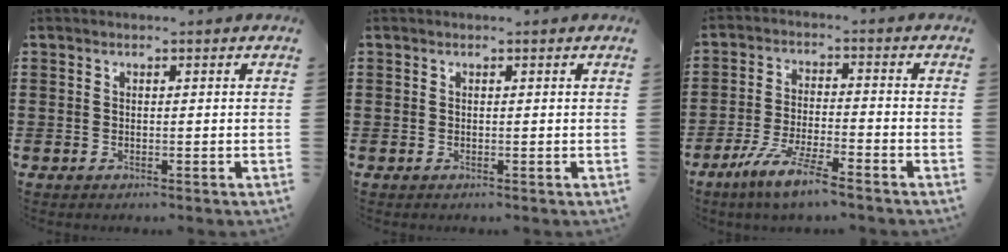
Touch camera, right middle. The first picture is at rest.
{"total": 0.0}
{"total": 6.7, "force": [-5.2, 0.4, 4.1], "torque": [-0.092, -0.010, -0.102]}